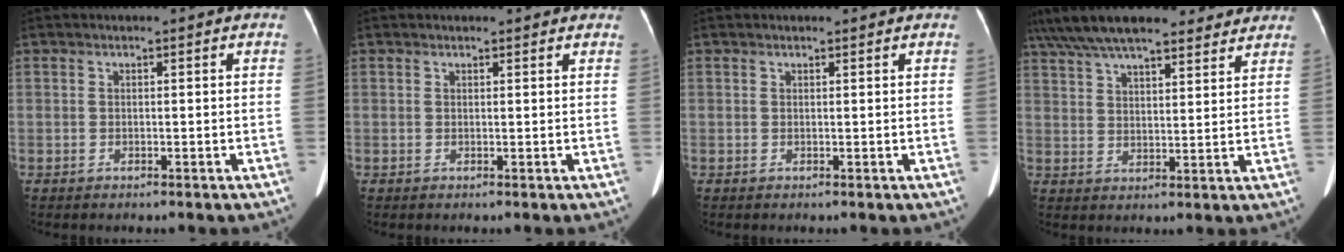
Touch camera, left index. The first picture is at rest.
{"total": 3.2, "force": [2.9, 0.7, 1.0], "torque": [-0.010, 0.004, 0.027]}
{"total": 1.7, "force": [1.6, 0.3, 0.6], "torque": [-0.008, 0.002, 0.017]}
{"total": 22.7, "force": [18.7, 6.6, 11.0], "torque": [-0.213, 0.047, 0.271]}